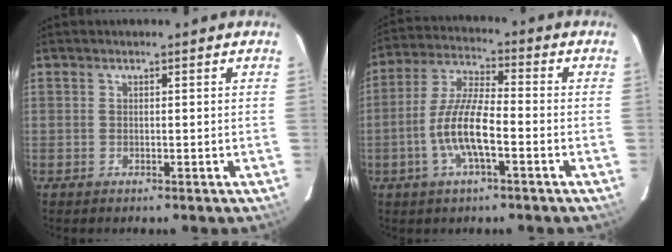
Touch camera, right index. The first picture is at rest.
{"total": 10.3, "force": [-3.5, 2.5, 9.4], "torque": [-0.196, 0.004, -0.069]}